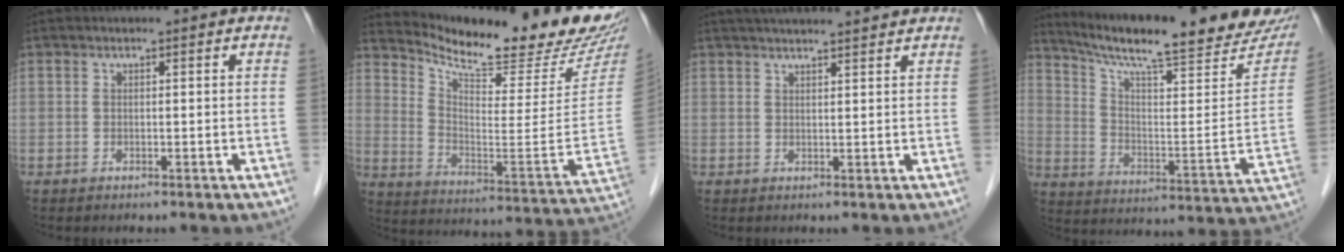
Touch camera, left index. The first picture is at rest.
{"total": 23.5, "force": [21.8, 1.7, 8.5], "torque": [-0.150, -0.098, 0.300]}
{"total": 10.5, "force": [9.4, 0.6, 4.6], "torque": [-0.070, 0.031, 0.125]}
{"total": 25.5, "force": [22.2, 2.5, 12.4], "torque": [-0.201, -0.059, 0.305]}